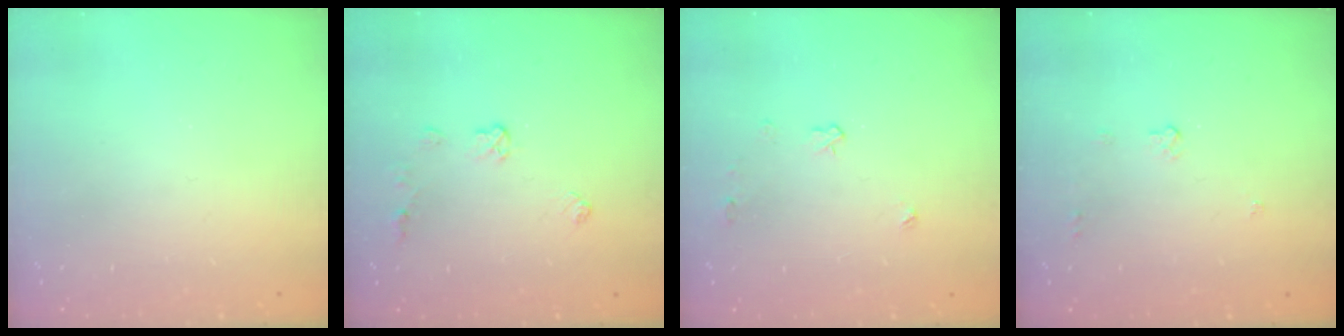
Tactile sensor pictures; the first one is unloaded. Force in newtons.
{"total": 5.3, "press": 5.2, "slide": 0.8}
{"total": 3.7, "press": 3.7, "slide": 0.5}
{"total": 3.6, "press": 3.6, "slide": 0.1}